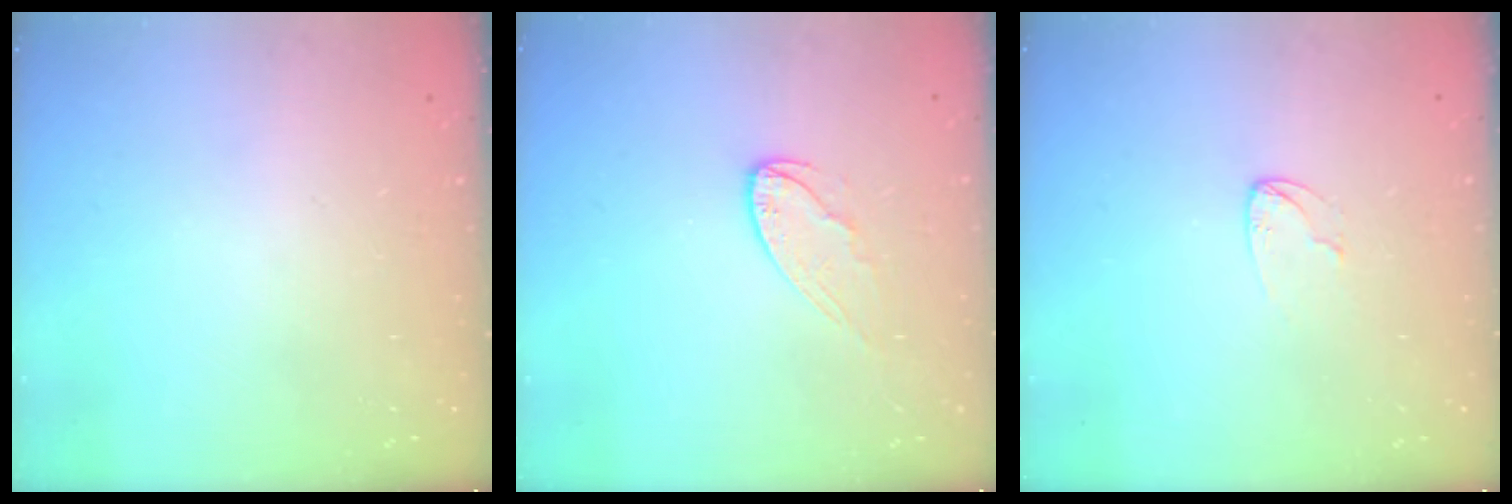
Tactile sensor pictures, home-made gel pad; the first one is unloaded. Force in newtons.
{"total": 6.9, "press": 6.9, "slide": 0.2}
{"total": 4.3, "press": 4.3, "slide": 0.4}